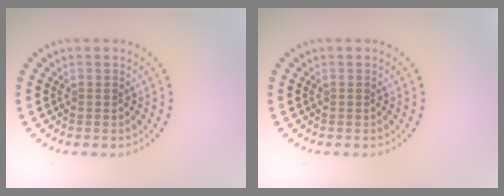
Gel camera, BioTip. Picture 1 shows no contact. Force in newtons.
{"total": 0.0}